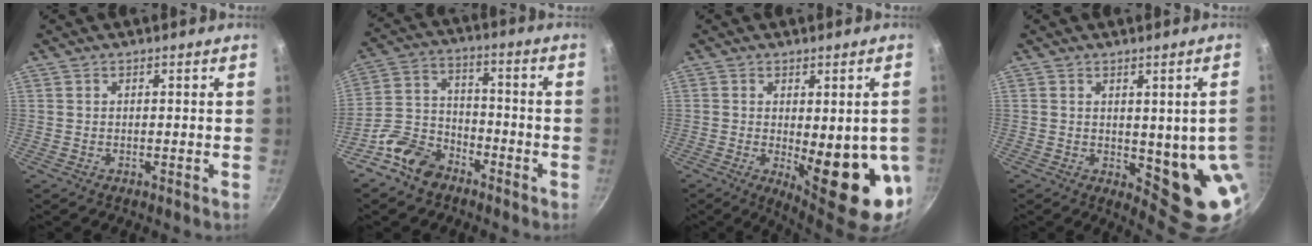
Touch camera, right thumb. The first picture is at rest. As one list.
[{"total": 10.5, "force": [-6.8, 6.7, 4.2], "torque": [-0.057, 0.066, -0.137]}, {"total": 15.7, "force": [-2.7, 5.6, 14.5], "torque": [-0.169, -0.022, -0.021]}, {"total": 11.0, "force": [-0.3, 4.1, 10.2], "torque": [-0.097, -0.021, 0.005]}]